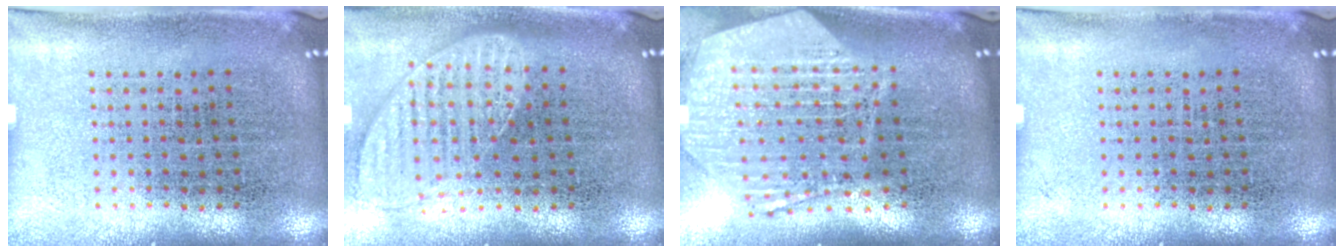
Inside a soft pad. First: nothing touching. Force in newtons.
{"total": 1.1, "press": 1.1, "slide": 0.2}
{"total": 2.9, "press": 2.4, "slide": 1.7}
{"total": 0.0}